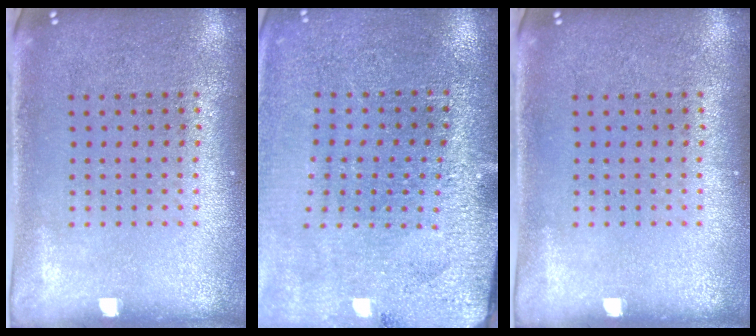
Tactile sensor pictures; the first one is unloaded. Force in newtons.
{"total": 3.0, "press": 3.0, "slide": 0.4}
{"total": 0.0}